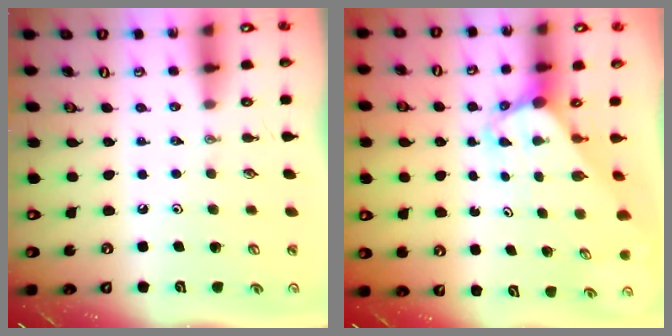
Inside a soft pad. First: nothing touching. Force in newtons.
{"total": 2.9, "press": 2.9, "slide": 0.2}